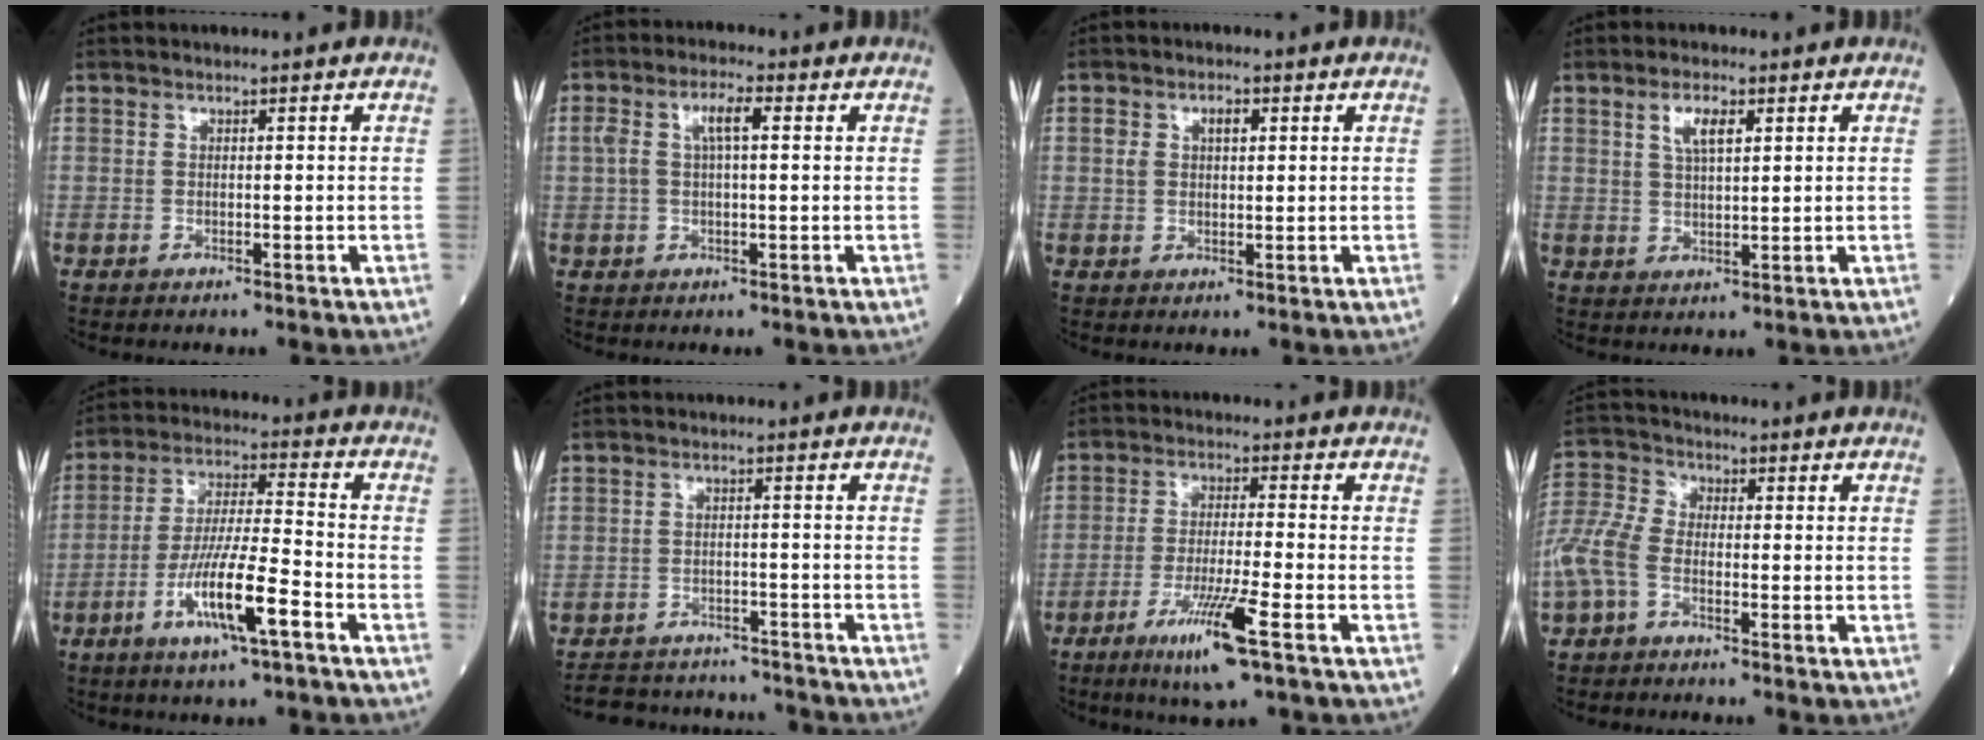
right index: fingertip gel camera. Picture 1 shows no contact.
{"total": 4.8, "force": [1.1, 1.4, 4.4], "torque": [-0.095, 0.024, 0.024]}
{"total": 3.5, "force": [1.1, 2.1, 2.5], "torque": [-0.052, 0.015, 0.023]}
{"total": 4.0, "force": [1.8, 1.1, 3.4], "torque": [-0.065, 0.004, 0.035]}
{"total": 11.3, "force": [-5.2, 0.6, 10.0], "torque": [-0.185, -0.009, -0.098]}
{"total": 11.0, "force": [-10.3, 3.4, 1.7], "torque": [-0.028, 0.016, -0.140]}
{"total": 9.2, "force": [-4.9, -0.3, 7.8], "torque": [-0.143, -0.021, -0.089]}
{"total": 7.5, "force": [-3.0, 4.1, 5.5], "torque": [-0.137, 0.010, -0.072]}